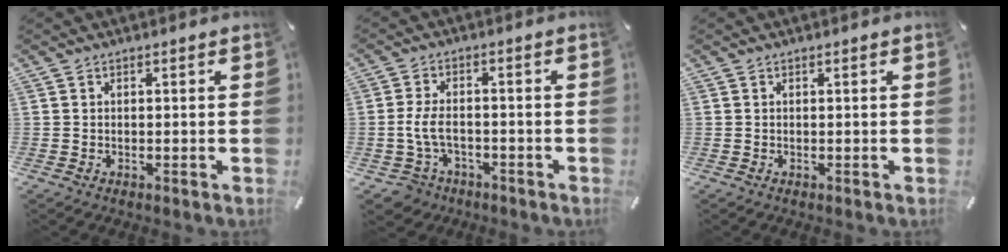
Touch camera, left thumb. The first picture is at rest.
{"total": 6.6, "force": [-1.9, 4.7, 4.3], "torque": [-0.101, 0.012, -0.038]}
{"total": 0.0}